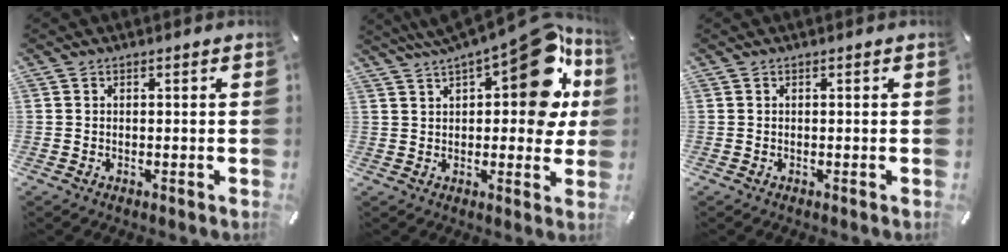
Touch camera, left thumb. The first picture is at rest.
{"total": 21.1, "force": [9.1, 9.3, 16.6], "torque": [-0.221, -0.048, 0.149]}
{"total": 0.0}